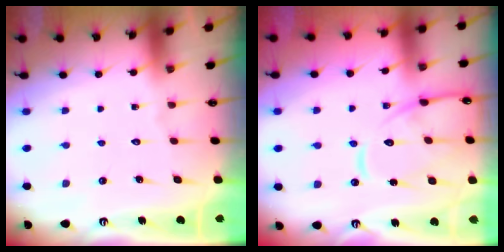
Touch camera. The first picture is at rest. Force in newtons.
{"total": 14.1, "press": 14.1, "slide": 1.1}